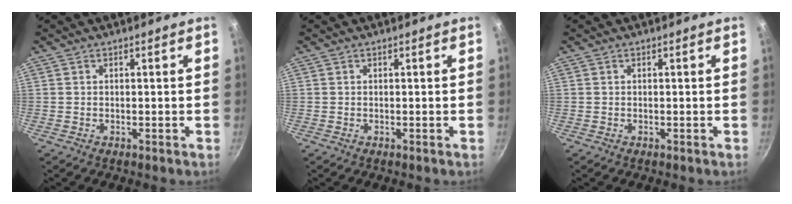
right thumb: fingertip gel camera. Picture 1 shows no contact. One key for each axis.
{"total": 0.0}
{"total": 0.0}